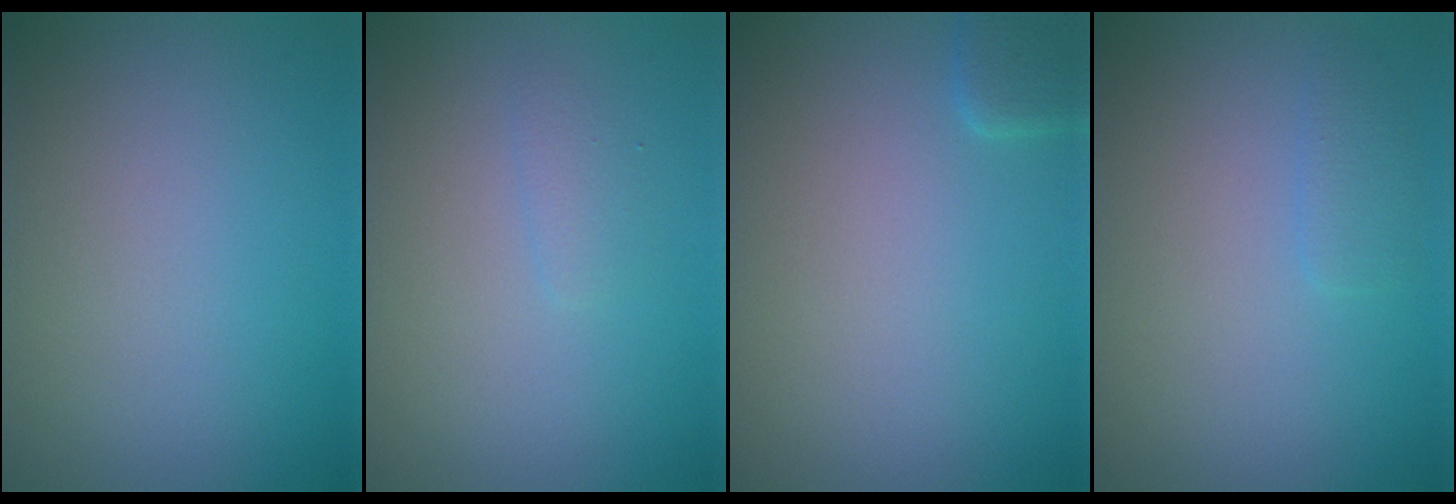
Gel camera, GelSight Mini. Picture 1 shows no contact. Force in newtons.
{"total": 0.9, "press": 0.9, "slide": 0.0}
{"total": 1.6, "press": 1.6, "slide": 0.1}
{"total": 1.3, "press": 1.3, "slide": 0.1}